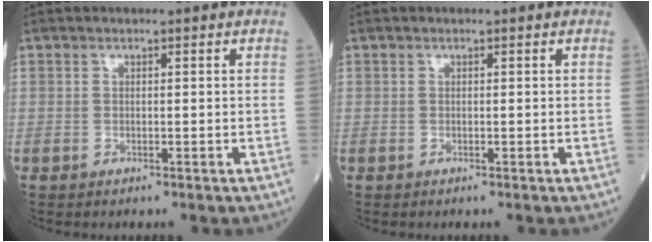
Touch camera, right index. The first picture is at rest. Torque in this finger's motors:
{"motor_torque": [0.01, 0.01, -0.03, 0.00]}